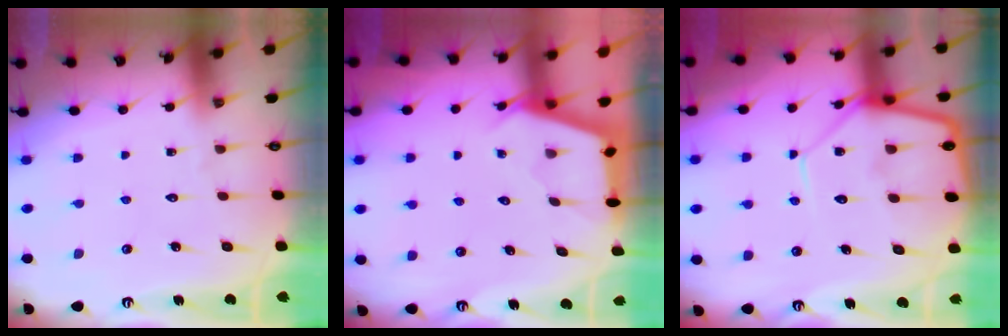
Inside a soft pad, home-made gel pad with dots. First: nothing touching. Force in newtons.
{"total": 2.7, "press": 2.6, "slide": 0.3}
{"total": 11.4, "press": 11.4, "slide": 1.1}